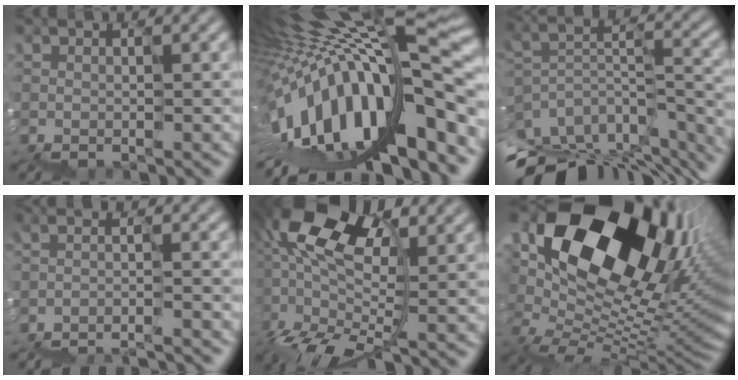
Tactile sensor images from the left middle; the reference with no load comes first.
{"total": 14.7, "force": [-4.6, 5.5, 12.9], "torque": [-0.208, 0.027, -0.077]}
{"total": 12.5, "force": [-11.0, 4.3, 4.2], "torque": [-0.093, 0.014, -0.150]}
{"total": 5.1, "force": [-4.9, 0.6, 1.6], "torque": [-0.022, -0.011, -0.072]}
{"total": 11.0, "force": [2.5, 6.4, 8.6], "torque": [-0.175, 0.015, 0.049]}
{"total": 17.7, "force": [7.7, 11.2, 11.4], "torque": [-0.188, 0.021, 0.154]}